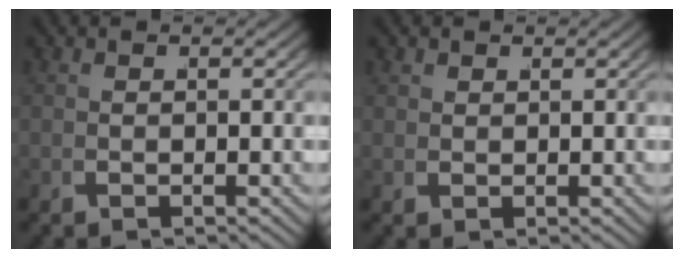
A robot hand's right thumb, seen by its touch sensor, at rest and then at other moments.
{"total": 0.9, "force": [0.9, 0.3, 0.0], "torque": [0.006, 0.001, 0.023]}